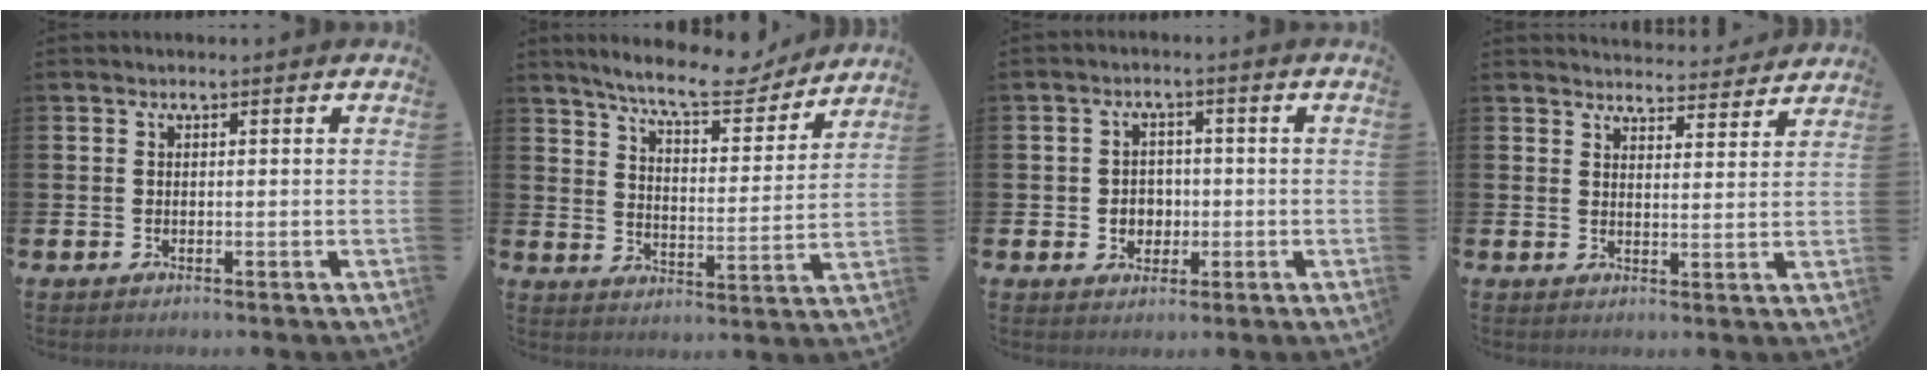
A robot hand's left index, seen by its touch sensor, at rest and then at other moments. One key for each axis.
{"total": 9.7, "fx": 8.8, "fy": 1.6, "fz": 3.6, "tx": -0.091, "ty": -0.046, "tz": 0.154}
{"total": 3.0, "fx": -0.2, "fy": 2.9, "fz": 1.0, "tx": -0.010, "ty": -0.001, "tz": -0.015}
{"total": 4.3, "fx": 4.3, "fy": 0.6, "fz": 0.1, "tx": -0.003, "ty": -0.031, "tz": 0.076}